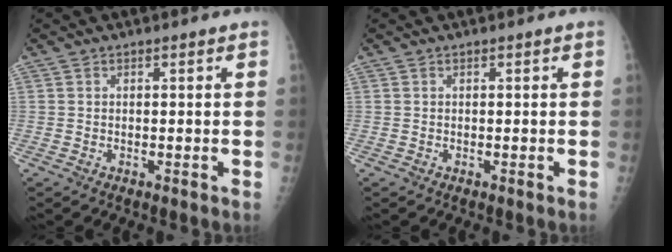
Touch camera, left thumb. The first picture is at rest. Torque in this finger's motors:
{"motor_torque": [0.00, 0.00, 0.01, -0.05, 0.00]}